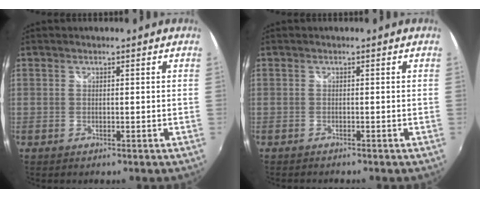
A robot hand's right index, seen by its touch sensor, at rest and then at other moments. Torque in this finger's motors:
{"motor_torque": [-0.07, 0.06, 0.05, 0.01]}